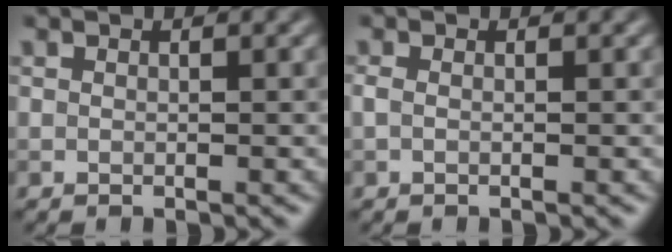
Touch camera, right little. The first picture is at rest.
{"total": 0.6, "force": [-0.2, 0.3, 0.5], "torque": [-0.012, -0.002, -0.005]}